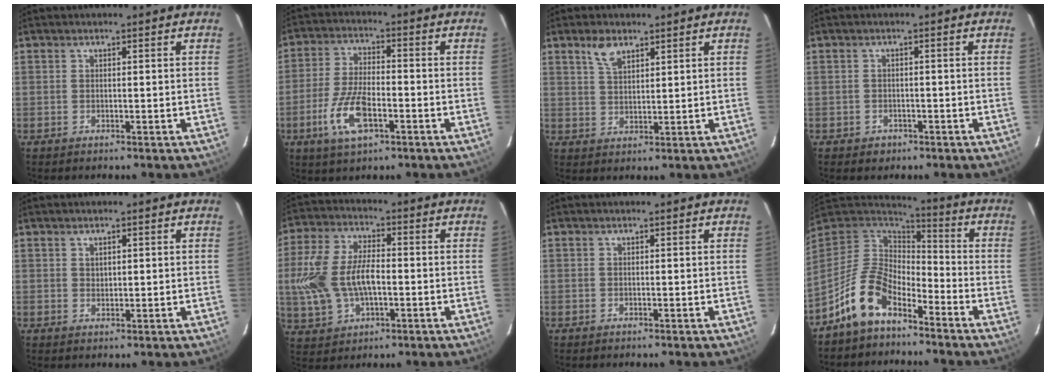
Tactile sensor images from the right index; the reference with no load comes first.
{"total": 10.3, "force": [-4.3, 4.1, 8.5], "torque": [-0.183, -0.005, -0.079]}
{"total": 4.3, "force": [2.9, 2.0, 2.5], "torque": [-0.045, 0.006, 0.057]}
{"total": 2.4, "force": [-1.3, 1.9, 0.4], "torque": [-0.013, 0.002, -0.014]}
{"total": 1.4, "force": [0.7, 1.0, 0.7], "torque": [-0.008, 0.003, 0.015]}
{"total": 14.0, "force": [-1.4, 8.2, 11.3], "torque": [-0.250, 0.010, -0.021]}
{"total": 0.0}
{"total": 12.6, "force": [-8.3, 6.2, 7.3], "torque": [-0.157, 0.012, -0.160]}